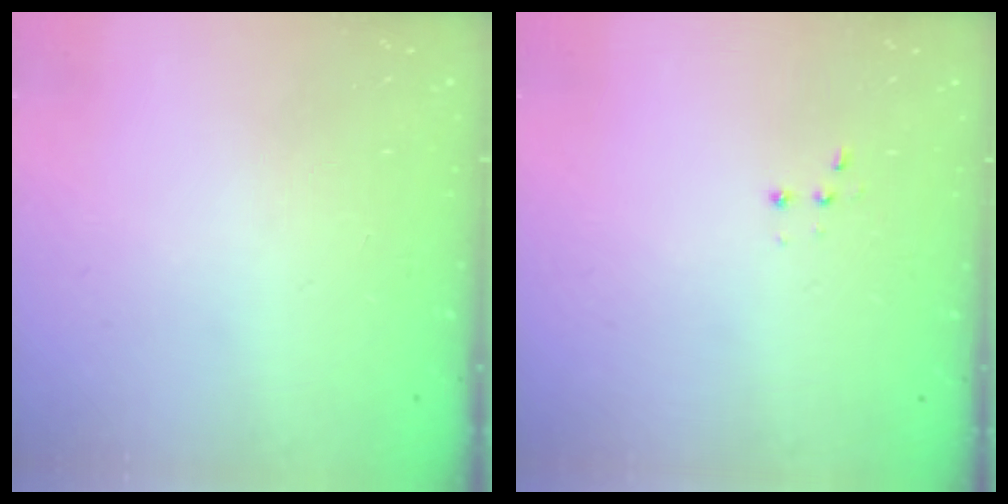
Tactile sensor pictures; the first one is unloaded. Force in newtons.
{"total": 2.8, "press": 2.7, "slide": 0.7}